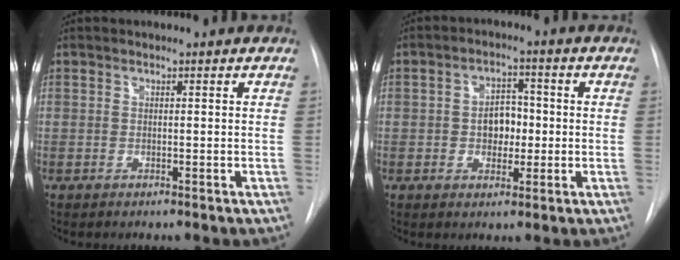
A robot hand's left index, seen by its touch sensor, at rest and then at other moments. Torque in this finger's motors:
{"motor_torque": [-0.01, 0.08, 0.10, 0.01]}